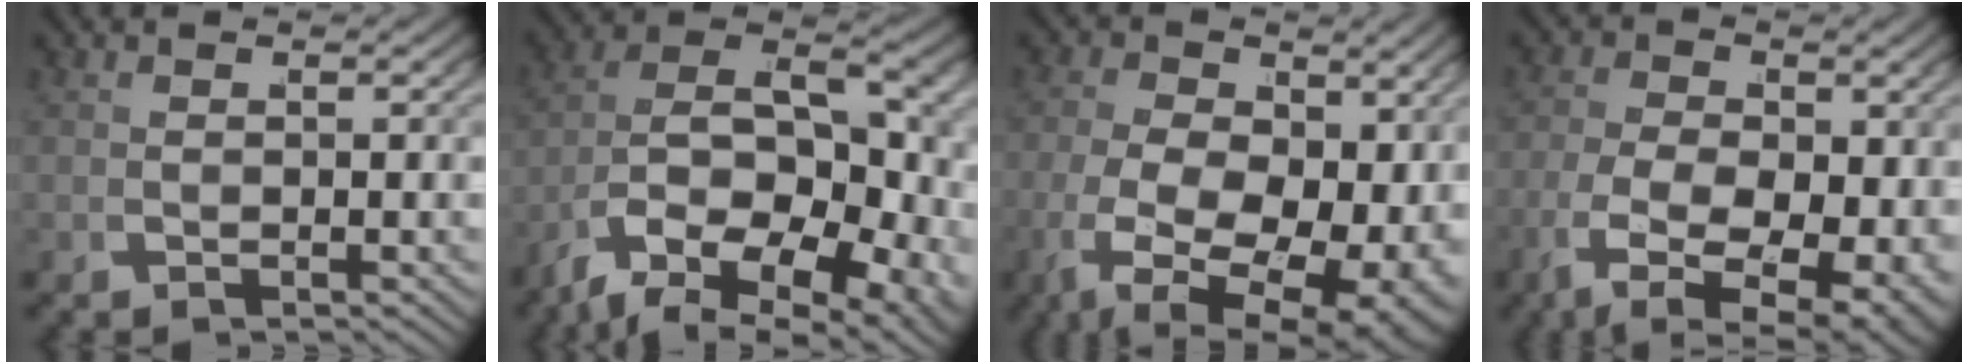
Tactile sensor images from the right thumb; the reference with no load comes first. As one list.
[{"total": 19.3, "force": [-3.0, 13.5, 13.5], "torque": [-0.257, -0.056, -0.044]}, {"total": 14.0, "force": [-3.0, 9.3, 10.0], "torque": [-0.206, -0.070, -0.019]}, {"total": 10.2, "force": [-3.3, 5.8, 7.7], "torque": [-0.151, -0.054, -0.029]}]